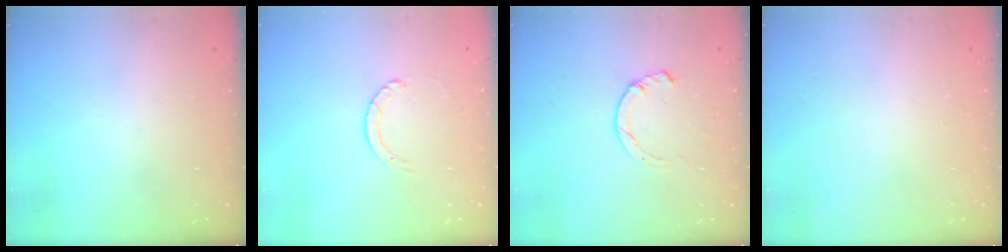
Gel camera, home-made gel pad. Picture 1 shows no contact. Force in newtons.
{"total": 1.3, "press": 1.2, "slide": 0.2}
{"total": 3.0, "press": 3.0, "slide": 0.4}
{"total": 2.4, "press": 2.4, "slide": 0.2}